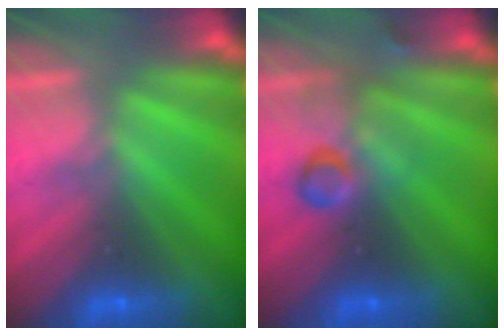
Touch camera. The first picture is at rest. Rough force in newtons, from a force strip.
{"total": 2.8}